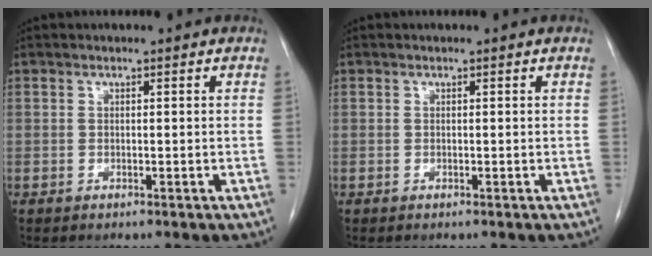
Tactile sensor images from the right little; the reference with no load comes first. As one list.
[{"total": 0.0}]